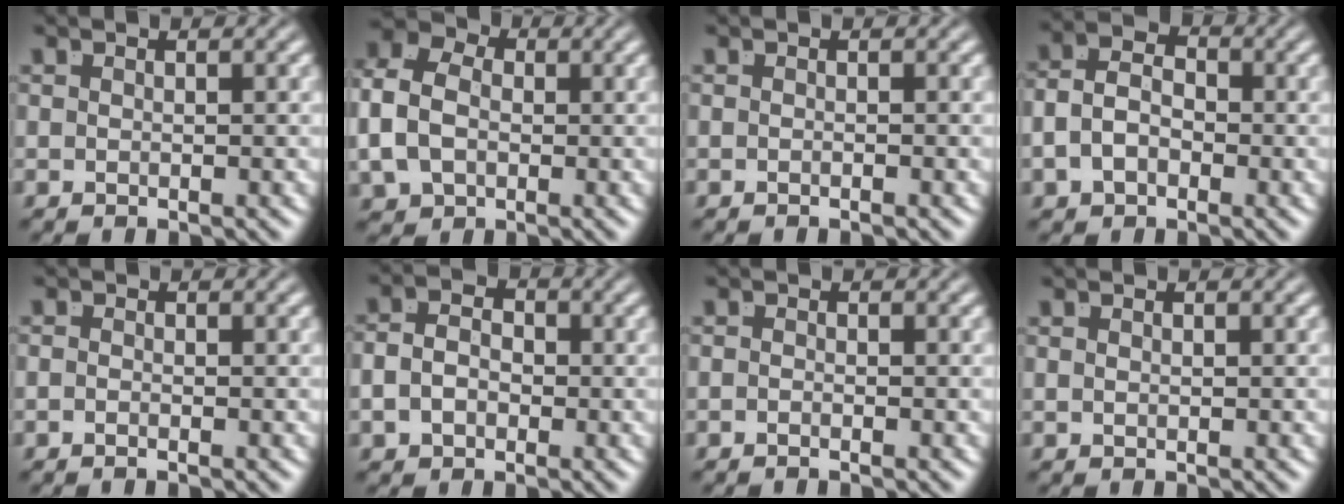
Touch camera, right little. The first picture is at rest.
{"total": 6.8, "force": [0.6, 5.6, 3.8], "torque": [-0.081, 0.000, 0.005]}
{"total": 0.7, "force": [-0.4, -0.5, 0.0], "torque": [0.003, 0.001, -0.007]}
{"total": 5.4, "force": [-0.7, 4.1, 3.4], "torque": [-0.070, -0.008, -0.013]}
{"total": 0.9, "force": [-0.8, -0.4, 0.3], "torque": [-0.002, -0.004, -0.014]}
{"total": 3.9, "force": [-0.7, 3.1, 2.3], "torque": [-0.046, -0.008, -0.012]}
{"total": 1.0, "force": [-0.8, -0.7, 0.1], "torque": [0.002, -0.005, -0.012]}
{"total": 0.6, "force": [0.0, -0.6, 0.2], "torque": [-0.002, -0.006, 0.005]}